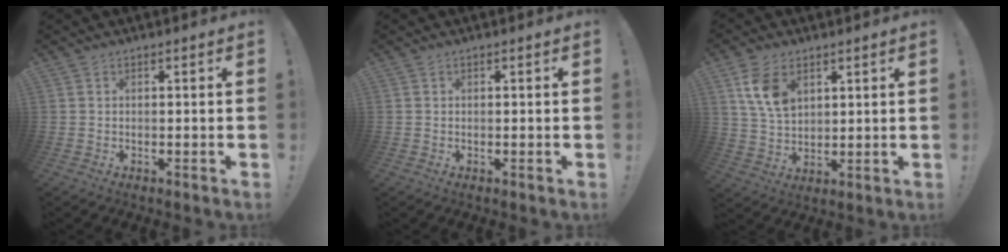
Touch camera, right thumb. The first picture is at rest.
{"total": 0.0}
{"total": 9.9, "force": [4.7, 6.4, 6.0], "torque": [-0.094, -0.011, 0.091]}